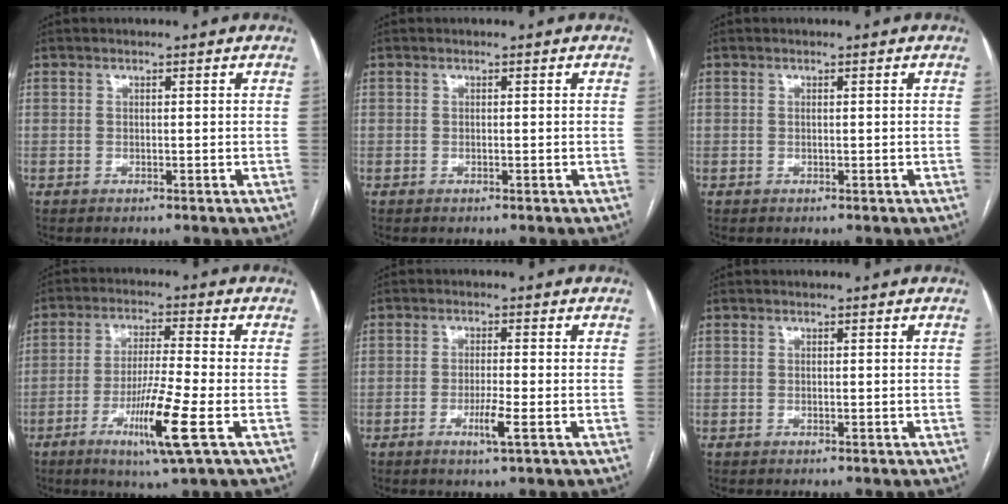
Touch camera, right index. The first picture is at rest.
{"total": 0.0}
{"total": 0.0}
{"total": 10.3, "force": [-4.1, -0.7, 9.4], "torque": [-0.176, -0.021, -0.076]}
{"total": 3.6, "force": [-1.5, -0.2, 3.2], "torque": [-0.061, -0.007, -0.028]}
{"total": 0.0}